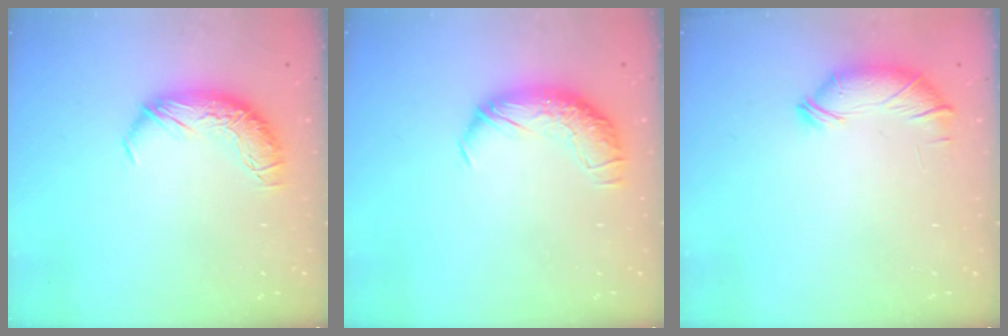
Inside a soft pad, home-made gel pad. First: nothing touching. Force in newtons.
{"total": 1.5, "press": 0.2, "slide": 1.5}
{"total": 5.6, "press": 5.5, "slide": 0.7}